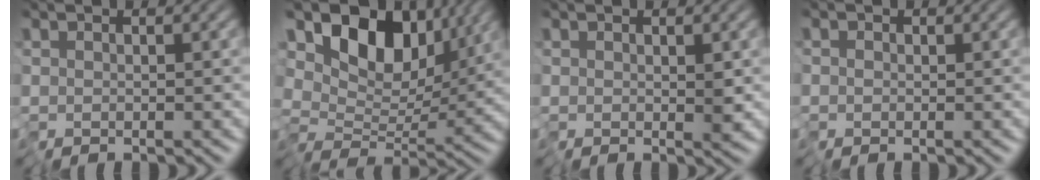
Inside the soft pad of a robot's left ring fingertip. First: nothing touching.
{"total": 9.6, "force": [4.5, 5.5, 6.4], "torque": [-0.114, 0.010, 0.074]}
{"total": 0.9, "force": [0.4, 0.4, 0.7], "torque": [-0.017, -0.001, 0.009]}
{"total": 0.6, "force": [-0.3, 0.5, 0.0], "torque": [0.003, 0.002, -0.008]}